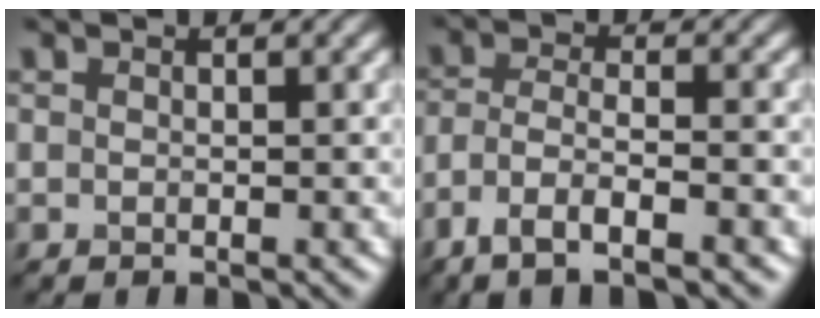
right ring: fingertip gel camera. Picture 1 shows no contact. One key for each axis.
{"total": 5.2, "fx": -3.3, "fy": 1.3, "fz": 3.8, "tx": -0.075, "ty": -0.001, "tz": -0.064}